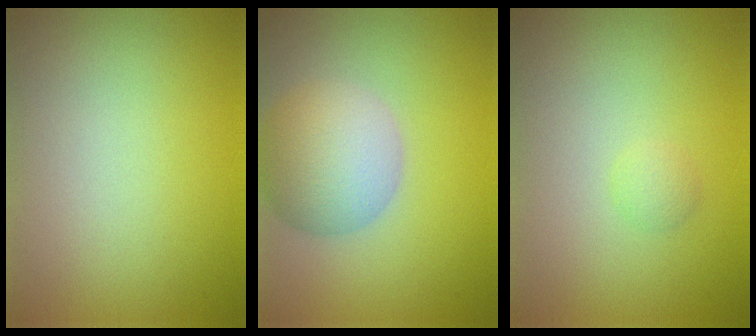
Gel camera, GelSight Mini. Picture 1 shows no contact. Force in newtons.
{"total": 5.8, "press": 5.8, "slide": 0.4}
{"total": 0.8, "press": 0.8, "slide": 0.0}